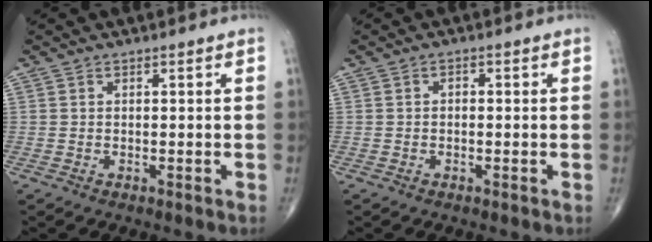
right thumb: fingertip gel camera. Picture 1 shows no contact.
{"total": 1.0, "force": [0.0, 0.7, 0.8], "torque": [-0.008, 0.005, -0.003]}